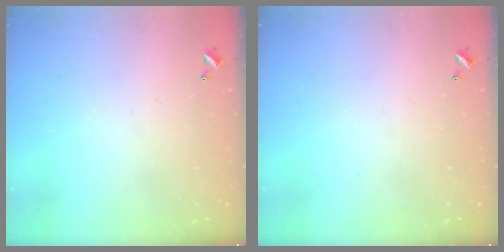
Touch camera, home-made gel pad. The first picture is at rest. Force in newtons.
{"total": 0.0}